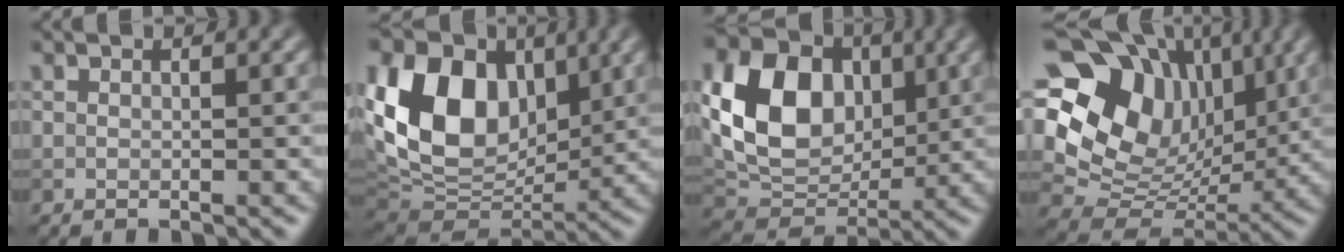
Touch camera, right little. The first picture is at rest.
{"total": 14.4, "force": [3.6, 10.0, 9.8], "torque": [-0.199, 0.017, 0.063]}
{"total": 10.5, "force": [1.8, 7.7, 6.8], "torque": [-0.141, 0.002, 0.032]}
{"total": 13.7, "force": [5.0, 10.1, 7.7], "torque": [-0.156, 0.018, 0.093]}